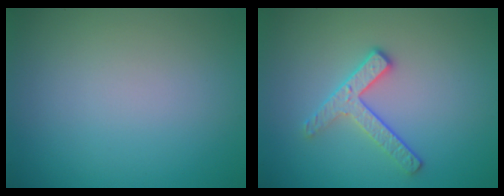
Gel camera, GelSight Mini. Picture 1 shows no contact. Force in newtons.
{"total": 2.8, "press": 2.5, "slide": 1.3}